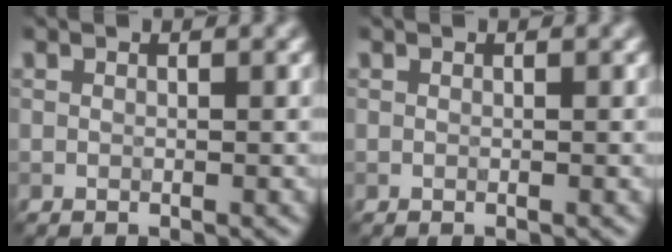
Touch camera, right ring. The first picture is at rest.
{"total": 0.0}